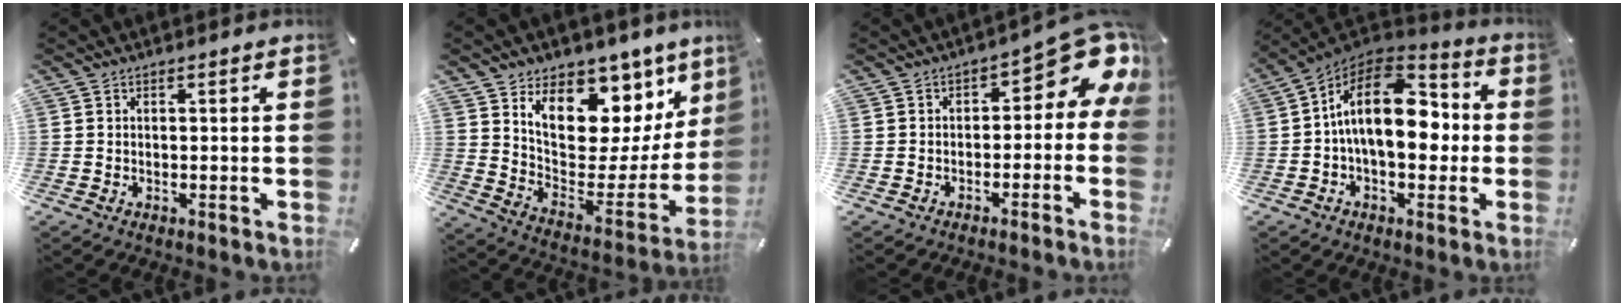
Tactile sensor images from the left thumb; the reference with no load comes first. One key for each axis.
{"total": 14.4, "fx": 8.8, "fy": 9.3, "fz": 6.7, "tx": -0.087, "ty": -0.090, "tz": 0.153}
{"total": 10.6, "fx": 4.1, "fy": 5.6, "fz": 8.0, "tx": -0.081, "ty": -0.046, "tz": 0.065}
{"total": 18.3, "fx": 0.8, "fy": 11.3, "fz": 14.4, "tx": -0.250, "ty": 0.007, "tz": 0.008}